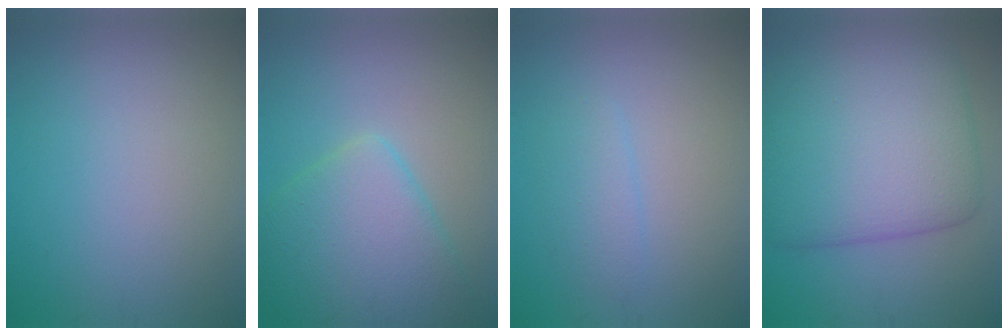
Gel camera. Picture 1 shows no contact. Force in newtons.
{"total": 6.8, "press": 6.8, "slide": 0.3}
{"total": 1.8, "press": 1.8, "slide": 0.0}
{"total": 11.1, "press": 11.1, "slide": 0.3}